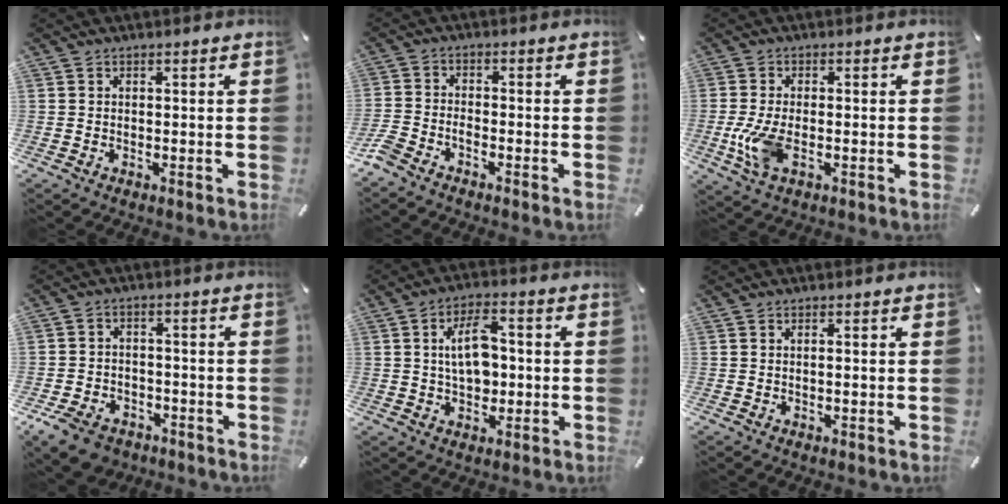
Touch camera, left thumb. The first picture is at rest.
{"total": 3.8, "force": [-3.2, 1.4, 1.4], "torque": [-0.049, 0.004, -0.067]}
{"total": 7.4, "force": [-1.8, 3.5, 6.3], "torque": [-0.149, -0.012, -0.031]}
{"total": 7.4, "force": [-4.8, 4.8, 2.9], "torque": [-0.063, 0.026, -0.089]}
{"total": 9.6, "force": [0.4, 5.8, 7.6], "torque": [-0.130, 0.004, 0.004]}
{"total": 0.5, "force": [0.0, 0.0, 0.5], "torque": [-0.009, -0.002, -0.001]}